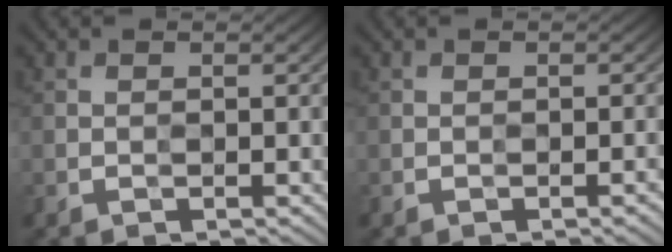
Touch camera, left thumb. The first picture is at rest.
{"total": 1.0, "force": [-0.9, -0.2, 0.5], "torque": [-0.005, 0.005, -0.011]}